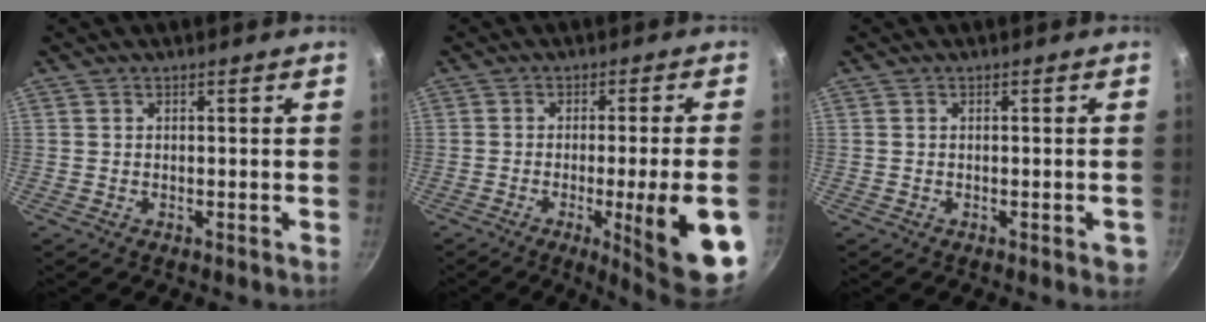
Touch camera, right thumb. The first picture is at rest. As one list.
[{"total": 14.6, "force": [-4.4, 1.4, 13.8], "torque": [-0.176, 0.006, -0.054]}, {"total": 1.8, "force": [-0.8, 0.6, 1.5], "torque": [-0.016, 0.002, -0.010]}]